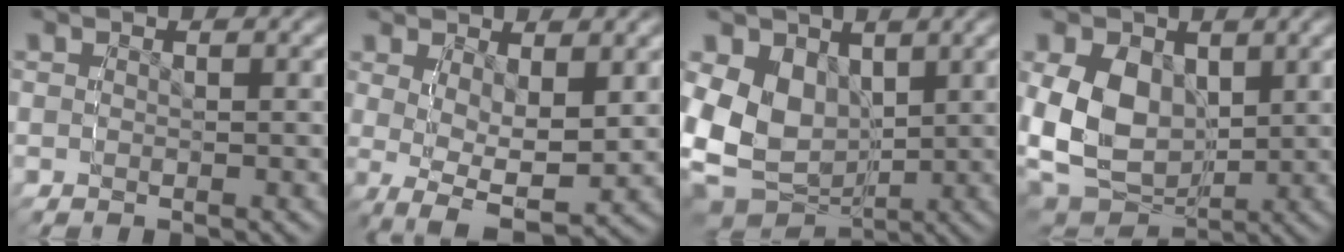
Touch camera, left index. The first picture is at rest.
{"total": 6.0, "force": [-1.7, 3.5, 4.5], "torque": [-0.098, -0.041, -0.011]}
{"total": 12.8, "force": [-0.5, 10.8, 7.0], "torque": [-0.177, -0.048, 0.007]}
{"total": 11.0, "force": [0.1, 9.0, 6.3], "torque": [-0.151, -0.033, 0.014]}